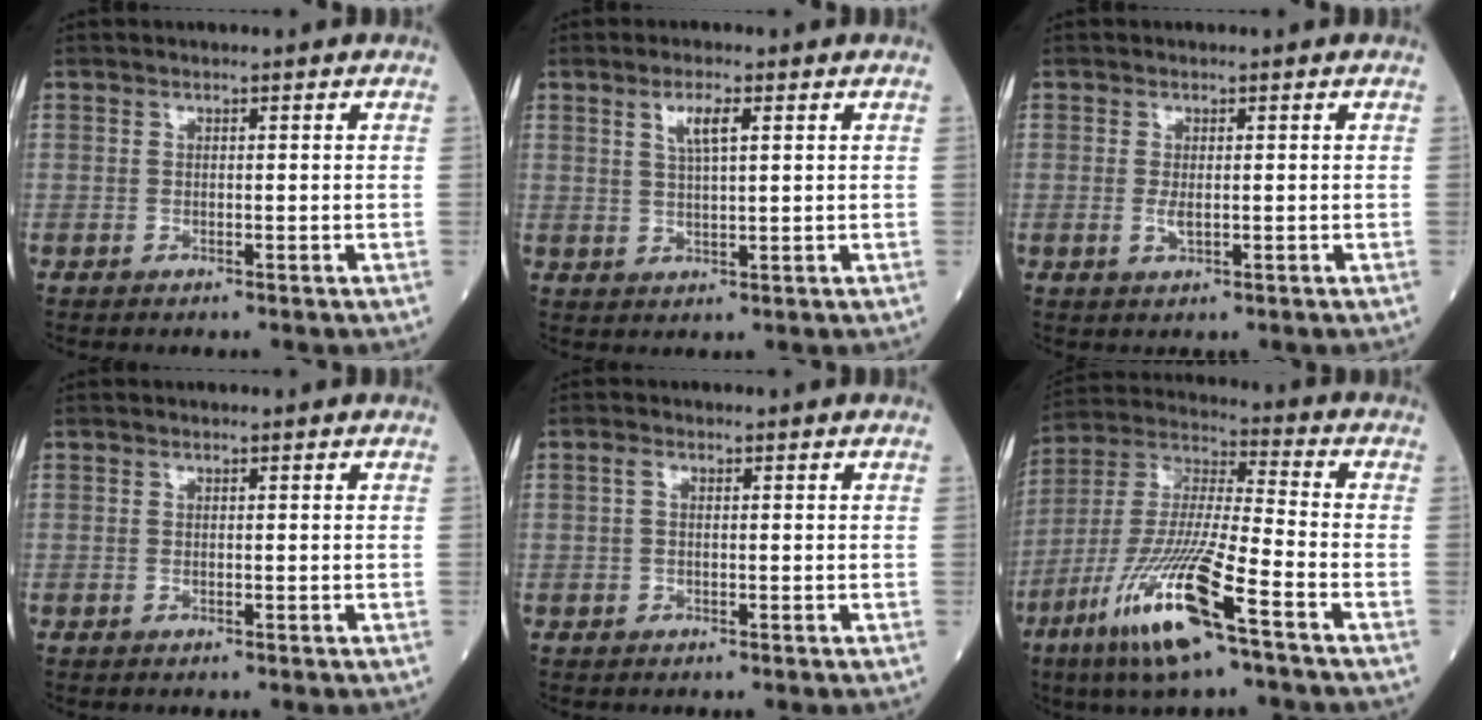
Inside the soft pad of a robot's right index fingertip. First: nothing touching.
{"total": 3.7, "force": [1.7, 0.6, 3.3], "torque": [-0.062, 0.002, 0.033]}
{"total": 1.6, "force": [-0.1, 0.5, 1.5], "torque": [-0.033, -0.004, 0.000]}
{"total": 0.0}
{"total": 1.2, "force": [0.2, 0.7, 1.0], "torque": [-0.023, 0.009, 0.005]}
{"total": 17.1, "force": [-8.8, 1.0, 14.6], "torque": [-0.315, -0.039, -0.170]}